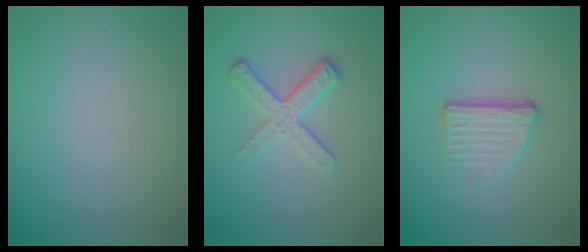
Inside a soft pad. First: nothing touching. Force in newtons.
{"total": 3.7, "press": 2.5, "slide": 2.7}
{"total": 3.4, "press": 2.2, "slide": 2.6}